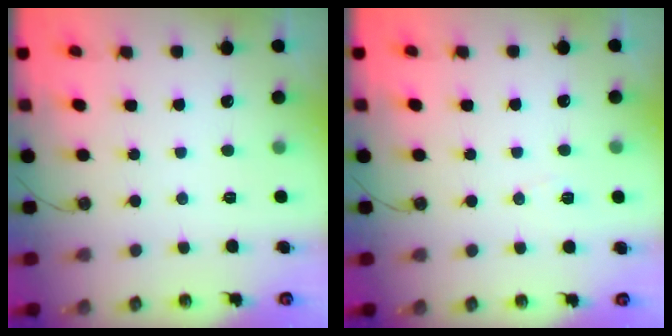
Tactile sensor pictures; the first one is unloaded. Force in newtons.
{"total": 4.9, "press": 4.3, "slide": 2.5}